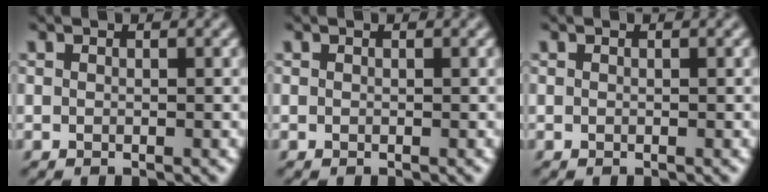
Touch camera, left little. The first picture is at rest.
{"total": 0.0}
{"total": 0.0}